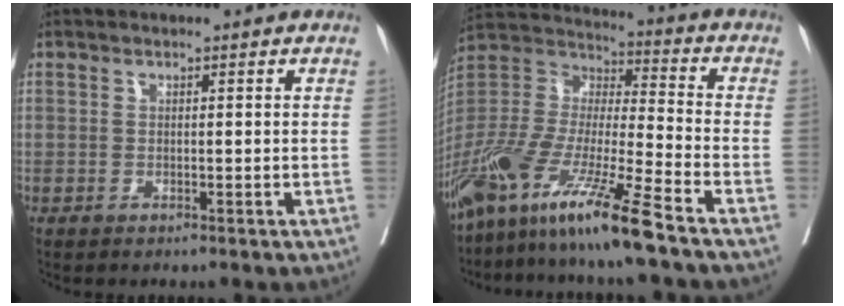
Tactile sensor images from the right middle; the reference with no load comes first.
{"total": 18.0, "force": [-12.7, 0.1, 12.8], "torque": [-0.283, -0.042, -0.247]}